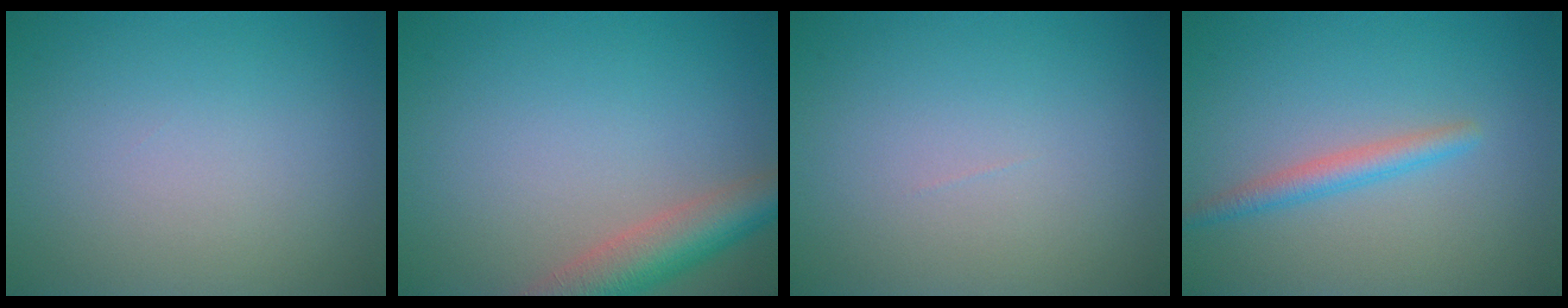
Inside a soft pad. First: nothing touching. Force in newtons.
{"total": 5.2, "press": 5.2, "slide": 0.3}
{"total": 0.0}
{"total": 2.1, "press": 2.1, "slide": 0.1}